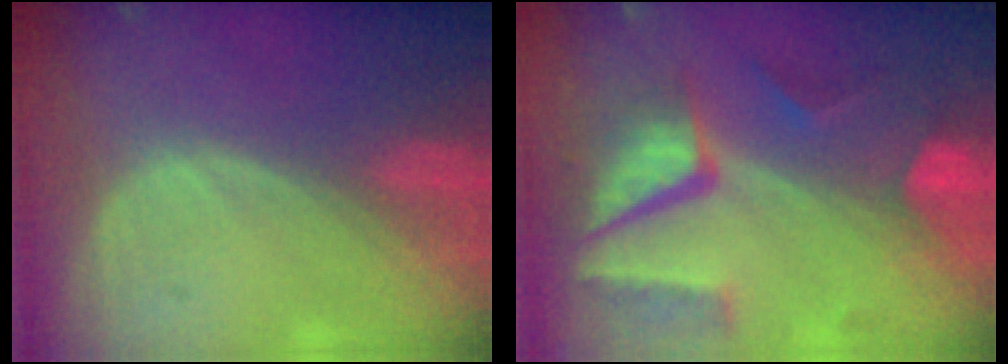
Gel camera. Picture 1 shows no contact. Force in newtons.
{"total": 10.3, "press": 8.6, "slide": 5.6}